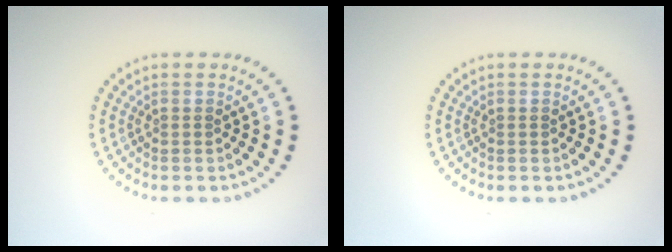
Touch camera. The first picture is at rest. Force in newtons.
{"total": 0.0}